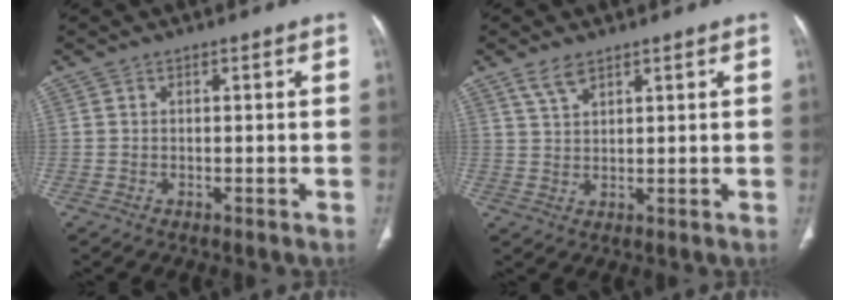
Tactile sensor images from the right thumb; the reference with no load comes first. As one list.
[{"total": 3.6, "force": [2.6, 1.6, 1.9], "torque": [-0.037, -0.008, 0.057]}]